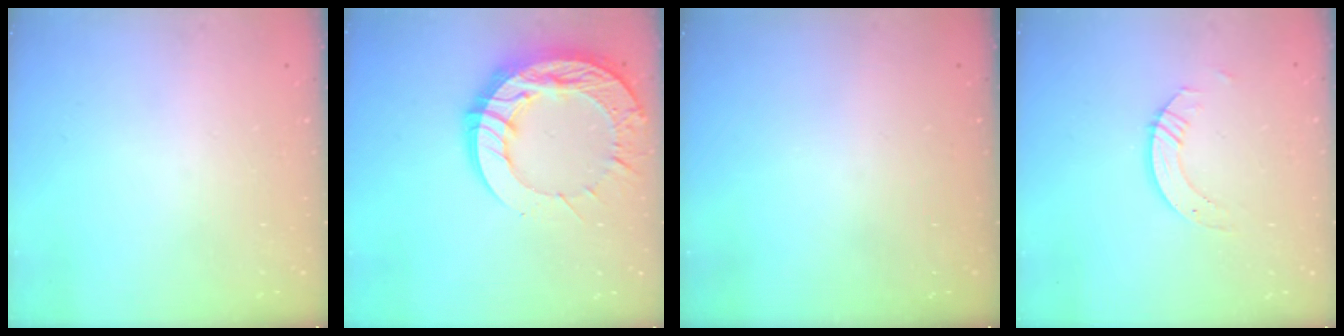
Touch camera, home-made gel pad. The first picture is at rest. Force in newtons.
{"total": 20.5, "press": 20.4, "slide": 1.7}
{"total": 0.0}
{"total": 4.3, "press": 4.2, "slide": 0.3}